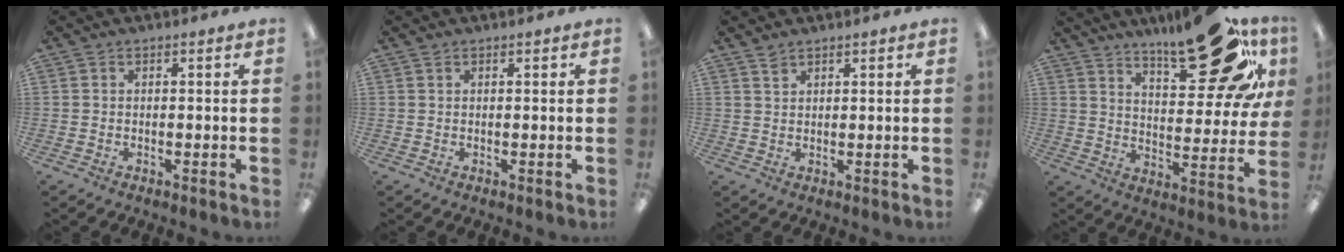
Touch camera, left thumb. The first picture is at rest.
{"total": 0.7, "force": [0.4, 0.4, 0.4], "torque": [-0.008, 0.004, 0.007]}
{"total": 2.1, "force": [1.8, 0.9, 0.7], "torque": [-0.007, -0.006, 0.032]}
{"total": 24.7, "force": [15.4, 9.4, 16.9], "torque": [-0.219, -0.086, 0.245]}